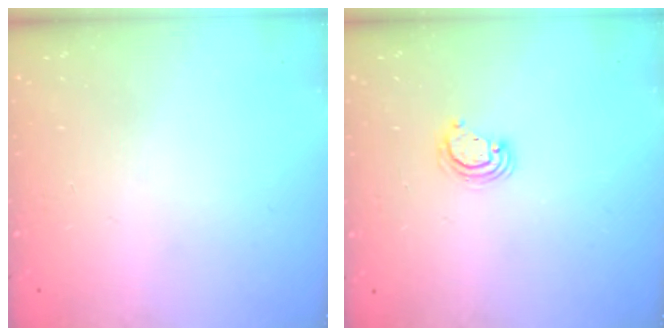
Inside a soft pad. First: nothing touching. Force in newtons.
{"total": 3.7, "press": 3.7, "slide": 0.3}